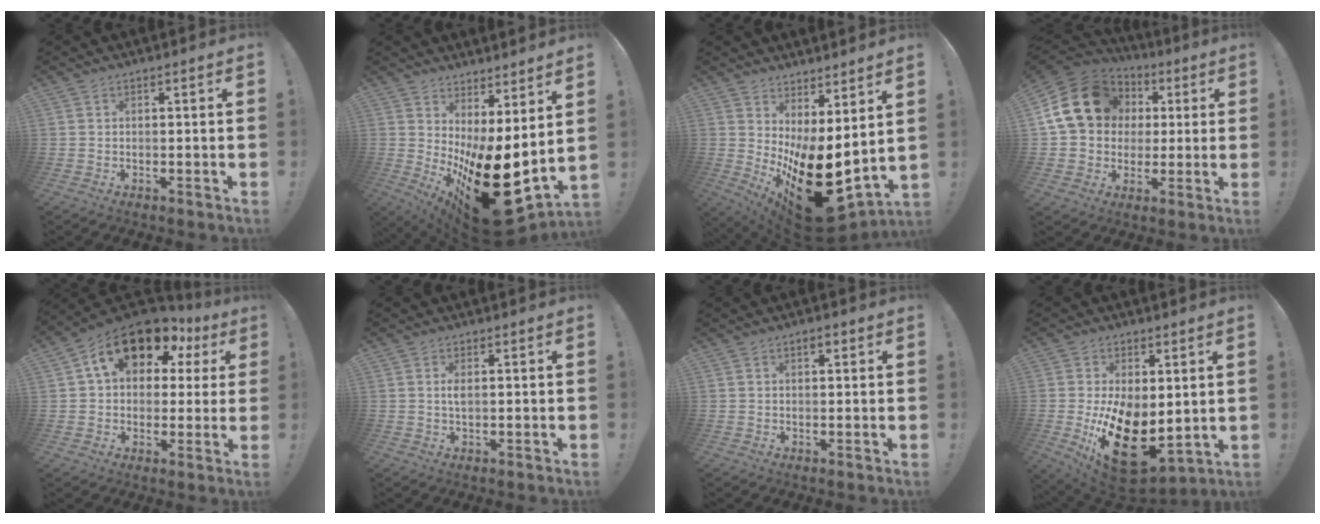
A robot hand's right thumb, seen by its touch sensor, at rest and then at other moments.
{"total": 19.7, "force": [-5.9, 7.1, 17.4], "torque": [-0.246, 0.001, -0.073]}
{"total": 19.8, "force": [-5.7, 8.5, 17.0], "torque": [-0.244, 0.012, -0.069]}
{"total": 19.9, "force": [5.2, 16.2, 10.3], "torque": [-0.162, -0.008, 0.114]}
{"total": 16.4, "force": [8.8, 9.8, 9.8], "torque": [-0.154, -0.045, 0.156]}
{"total": 1.9, "force": [0.2, 0.5, 1.8], "torque": [-0.031, 0.000, 0.001]}
{"total": 1.7, "force": [0.9, 0.9, 1.1], "torque": [-0.016, -0.001, 0.013]}
{"total": 18.5, "force": [-3.2, 11.4, 14.2], "torque": [-0.228, -0.002, -0.032]}